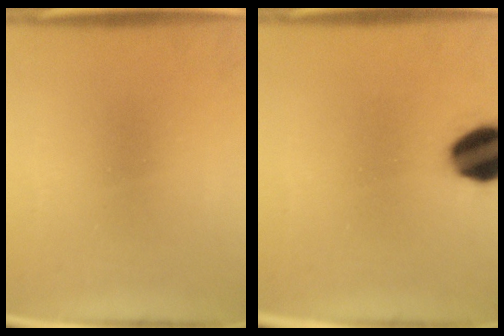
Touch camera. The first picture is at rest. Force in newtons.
{"total": 13.3}